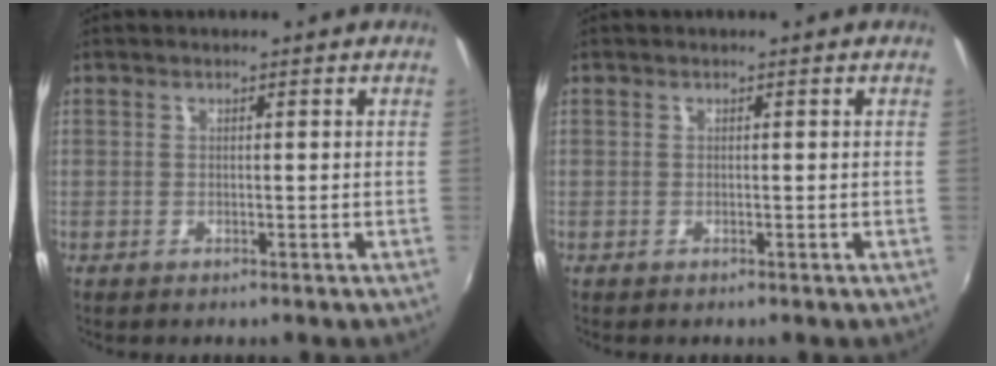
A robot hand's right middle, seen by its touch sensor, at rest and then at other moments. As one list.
[{"total": 0.0}]